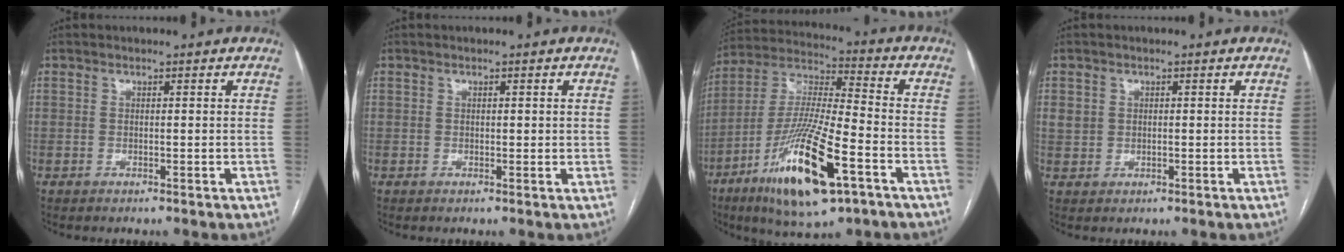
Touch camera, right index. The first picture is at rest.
{"total": 1.0, "force": [0.3, 0.5, 0.8], "torque": [-0.010, -0.001, 0.004]}
{"total": 19.4, "force": [-9.1, 3.4, 16.9], "torque": [-0.347, -0.031, -0.157]}
{"total": 2.2, "force": [0.5, 2.0, 0.9], "torque": [-0.020, 0.013, 0.018]}